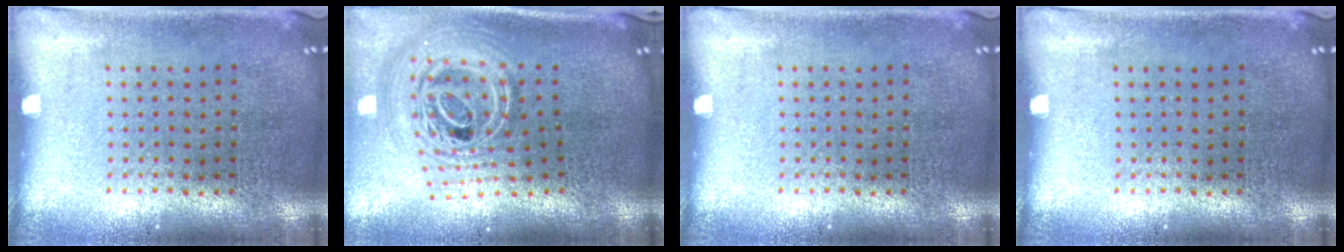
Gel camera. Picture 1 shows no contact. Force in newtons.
{"total": 3.0, "press": 2.0, "slide": 2.2}
{"total": 0.0}
{"total": 0.0}